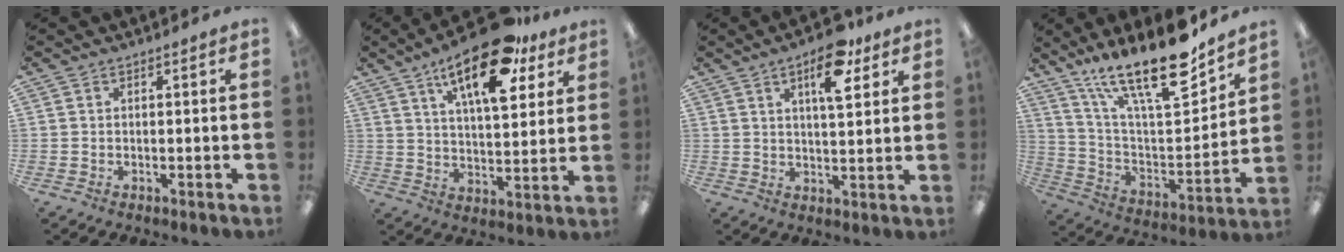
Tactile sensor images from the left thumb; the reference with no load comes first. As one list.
[{"total": 18.5, "force": [11.2, 7.4, 12.7], "torque": [-0.193, -0.049, 0.181]}, {"total": 11.1, "force": [6.3, 4.4, 8.0], "torque": [-0.105, -0.026, 0.099]}, {"total": 22.1, "force": [16.2, 5.8, 13.9], "torque": [-0.230, -0.113, 0.273]}]